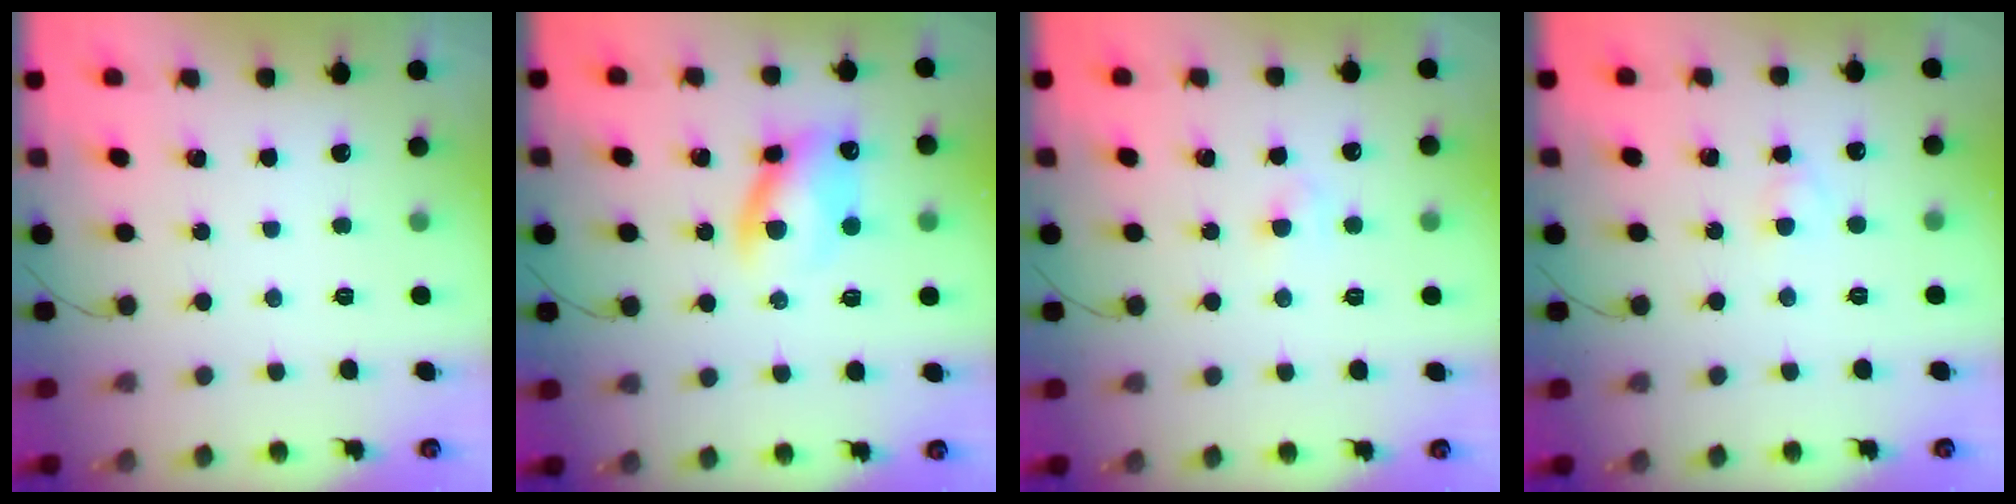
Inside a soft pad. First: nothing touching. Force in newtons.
{"total": 10.8, "press": 10.6, "slide": 2.1}
{"total": 2.8, "press": 2.6, "slide": 0.9}
{"total": 2.2, "press": 1.9, "slide": 1.1}